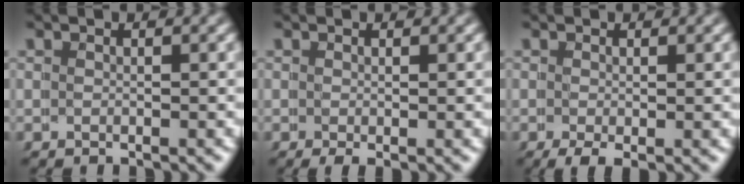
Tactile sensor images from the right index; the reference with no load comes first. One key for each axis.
{"total": 0.8, "fx": -0.4, "fy": 0.1, "fz": 0.6, "tx": -0.008, "ty": -0.004, "tz": -0.008}
{"total": 1.7, "fx": -1.0, "fy": 0.4, "fz": 1.3, "tx": -0.019, "ty": -0.009, "tz": -0.013}